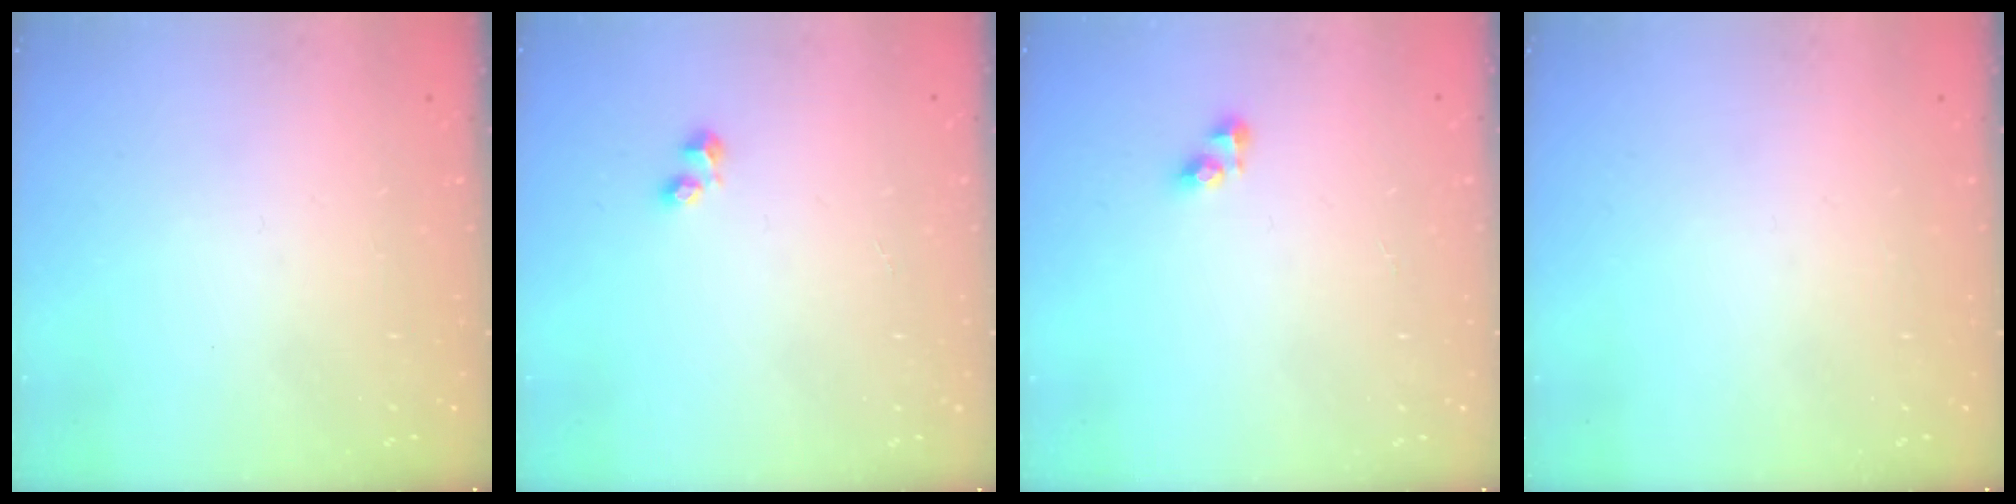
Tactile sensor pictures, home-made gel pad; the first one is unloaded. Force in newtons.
{"total": 1.7, "press": 1.6, "slide": 0.6}
{"total": 3.6, "press": 3.6, "slide": 0.6}
{"total": 0.0}